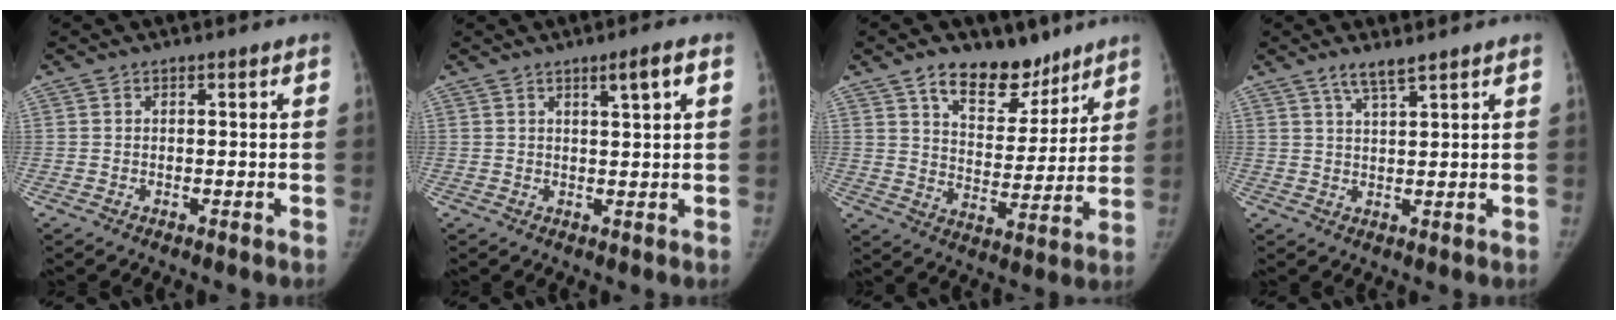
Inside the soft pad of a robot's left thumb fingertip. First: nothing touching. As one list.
[{"total": 3.5, "force": [1.7, 0.1, 3.1], "torque": [-0.046, -0.005, 0.028]}, {"total": 12.7, "force": [9.1, 7.1, 5.4], "torque": [-0.037, -0.057, 0.153]}, {"total": 3.3, "force": [2.6, 0.2, 2.0], "torque": [-0.039, -0.012, 0.053]}]